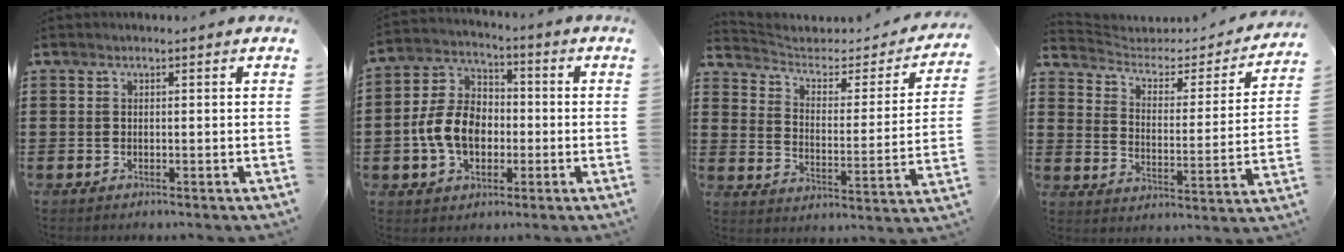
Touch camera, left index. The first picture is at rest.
{"total": 9.4, "force": [-1.7, 7.0, 6.1], "torque": [-0.157, 0.012, -0.036]}
{"total": 3.5, "force": [2.6, 1.7, 1.5], "torque": [-0.048, -0.019, 0.037]}
{"total": 3.1, "force": [2.4, 1.5, 1.2], "torque": [-0.042, -0.020, 0.033]}